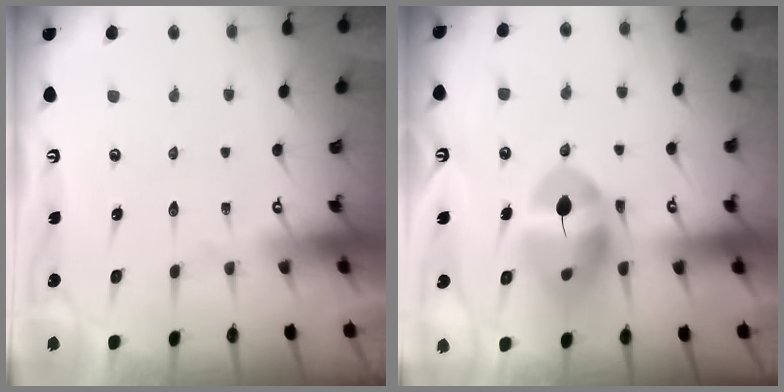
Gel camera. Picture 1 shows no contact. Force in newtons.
{"total": 12.1, "press": 11.9, "slide": 1.9}